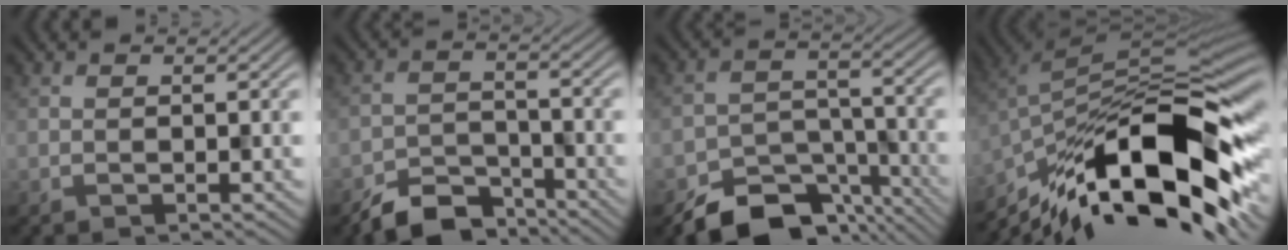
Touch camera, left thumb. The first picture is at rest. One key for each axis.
{"total": 6.2, "fx": -5.2, "fy": 2.5, "fz": 2.3, "tx": -0.040, "ty": -0.010, "tz": -0.098}
{"total": 9.9, "fx": -7.5, "fy": 5.0, "fz": 4.0, "tx": -0.062, "ty": -0.020, "tz": -0.121}
{"total": 16.7, "fx": -8.7, "fy": 5.7, "fz": 13.1, "tx": -0.244, "ty": -0.004, "tz": -0.160}